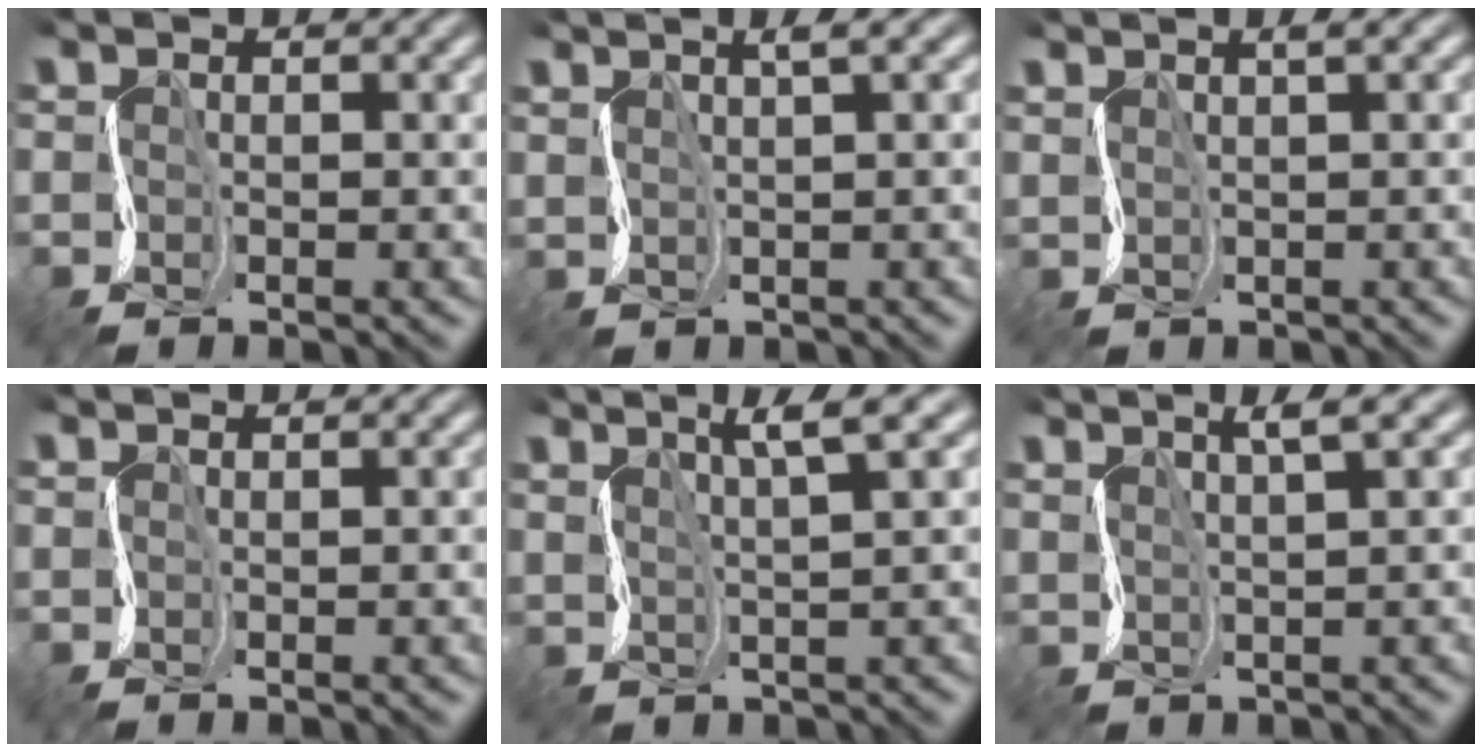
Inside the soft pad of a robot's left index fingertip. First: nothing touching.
{"total": 1.8, "force": [1.6, 0.2, 0.8], "torque": [-0.008, 0.008, 0.027]}
{"total": 1.5, "force": [1.4, 0.2, 0.4], "torque": [-0.003, 0.003, 0.024]}
{"total": 0.8, "force": [-0.1, 0.3, 0.8], "torque": [-0.008, -0.001, -0.001]}
{"total": 2.9, "force": [2.1, 0.3, 1.9], "torque": [-0.024, 0.011, 0.042]}
{"total": 2.2, "force": [1.8, 0.2, 1.2], "torque": [-0.013, 0.010, 0.032]}